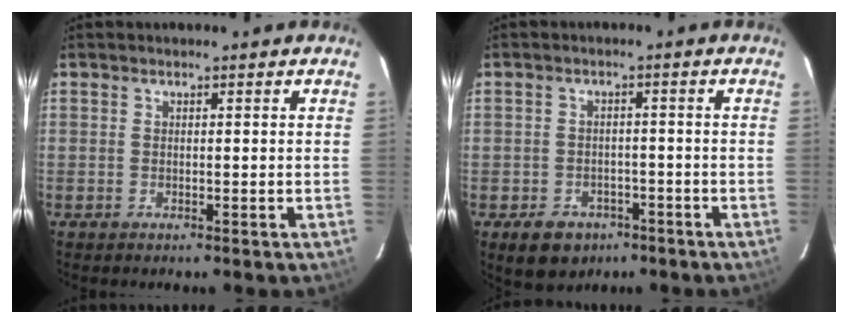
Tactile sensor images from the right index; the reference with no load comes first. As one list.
[{"total": 7.4, "force": [-4.2, 5.5, 2.4], "torque": [-0.058, 0.012, -0.046]}]